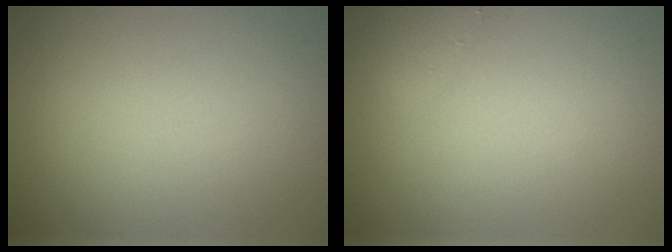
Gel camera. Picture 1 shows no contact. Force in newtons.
{"total": 1.5, "press": 1.5, "slide": 0.1}